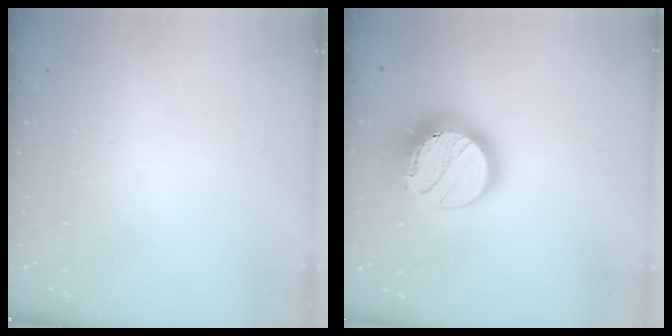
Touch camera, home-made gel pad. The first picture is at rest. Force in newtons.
{"total": 16.9, "press": 16.9, "slide": 1.4}